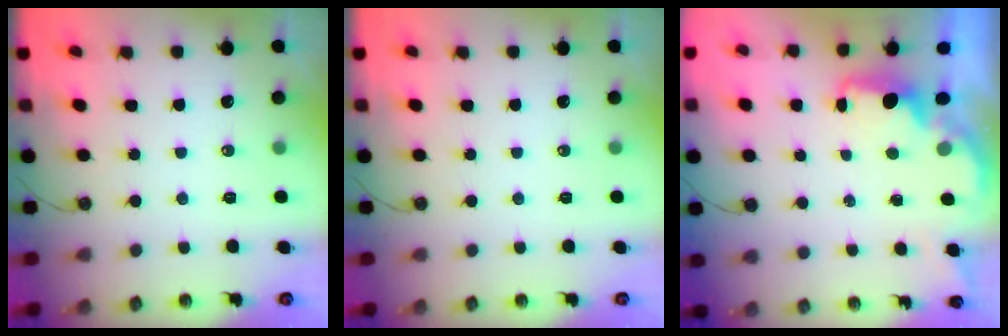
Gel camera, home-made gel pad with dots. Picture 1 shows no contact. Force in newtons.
{"total": 0.0}
{"total": 2.0, "press": 1.9, "slide": 0.7}